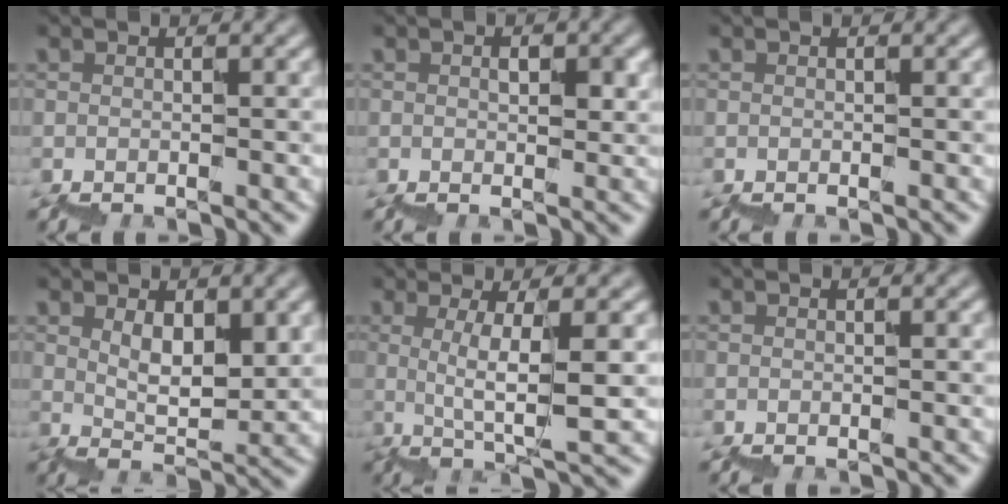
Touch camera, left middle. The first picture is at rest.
{"total": 1.3, "force": [0.5, 0.5, 1.1], "torque": [-0.020, 0.004, 0.009]}
{"total": 0.0}
{"total": 4.2, "force": [3.1, 1.4, 2.6], "torque": [-0.044, -0.001, 0.069]}
{"total": 3.4, "force": [1.5, 0.3, 3.1], "torque": [-0.056, 0.006, 0.032]}
{"total": 0.0}